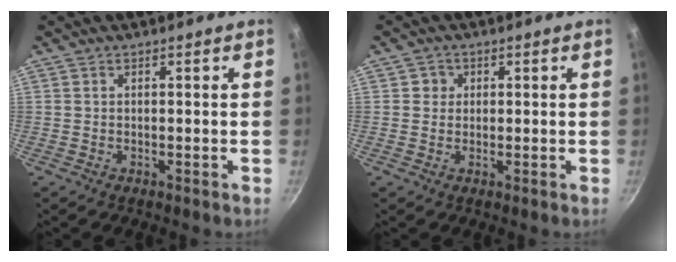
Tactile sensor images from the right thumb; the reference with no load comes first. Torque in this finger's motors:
{"motor_torque": [0.27, 0.01, 0.32, -0.18, -0.01]}